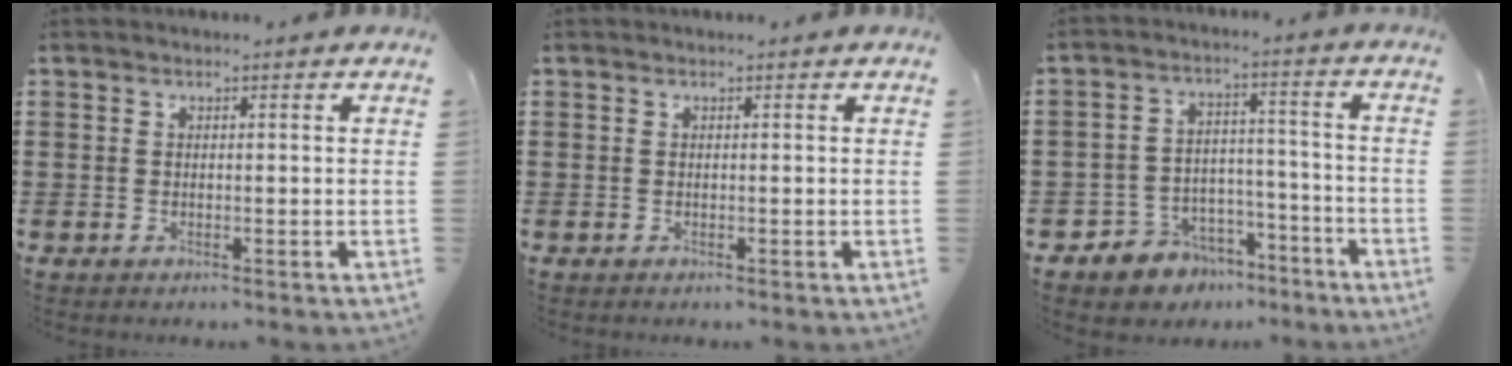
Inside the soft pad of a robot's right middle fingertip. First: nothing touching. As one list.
[{"total": 0.0}, {"total": 5.6, "force": [-4.7, 3.1, -0.1], "torque": [-0.017, 0.019, -0.093]}]